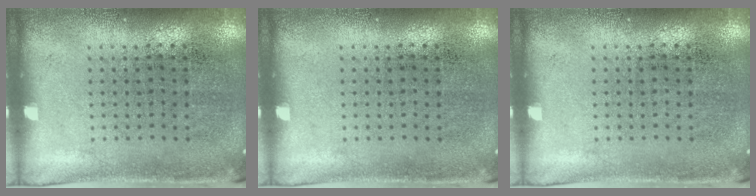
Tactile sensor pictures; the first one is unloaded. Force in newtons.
{"total": 0.0}
{"total": 0.0}